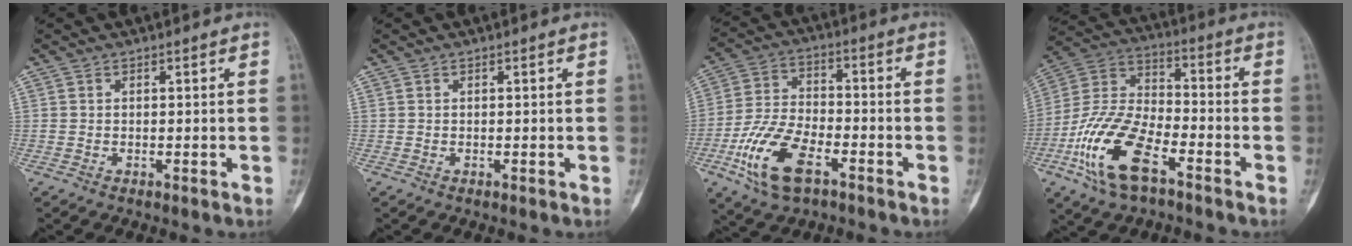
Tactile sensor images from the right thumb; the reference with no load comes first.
{"total": 0.0}
{"total": 13.9, "force": [-6.4, 6.8, 10.2], "torque": [-0.202, 0.023, -0.122]}
{"total": 17.0, "force": [-7.9, 7.8, 12.9], "torque": [-0.258, 0.039, -0.157]}